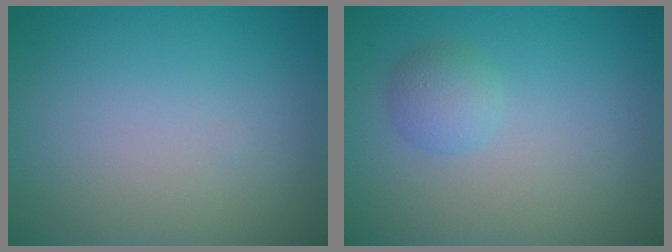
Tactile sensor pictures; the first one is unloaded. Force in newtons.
{"total": 1.7, "press": 1.7, "slide": 0.2}